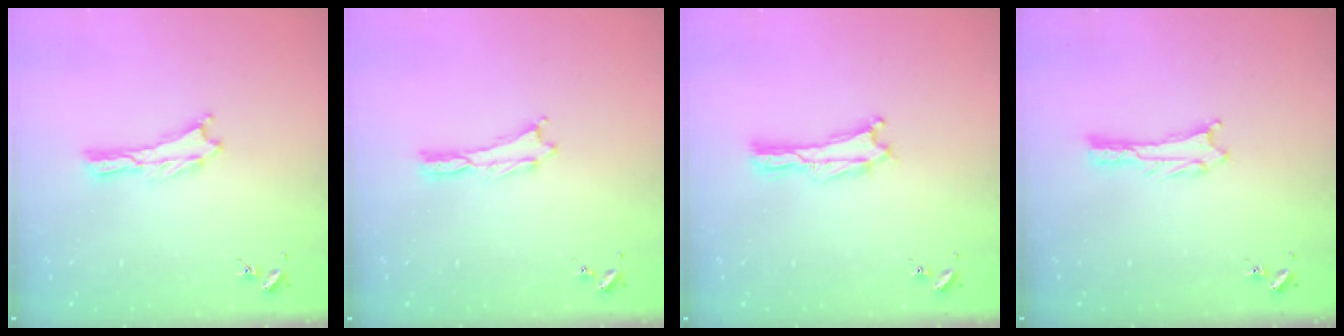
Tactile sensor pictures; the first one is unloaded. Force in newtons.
{"total": 0.0}
{"total": 0.0}
{"total": 0.6, "press": 0.6, "slide": 0.1}